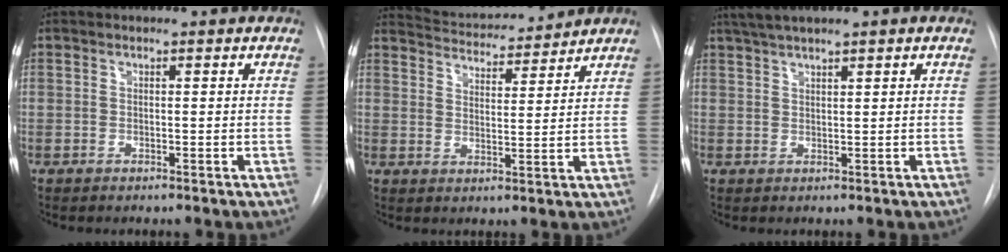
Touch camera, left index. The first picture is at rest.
{"total": 10.8, "force": [10.5, 1.2, 2.4], "torque": [-0.043, 0.013, 0.159]}
{"total": 4.4, "force": [3.3, 0.1, 2.9], "torque": [-0.059, 0.022, 0.064]}